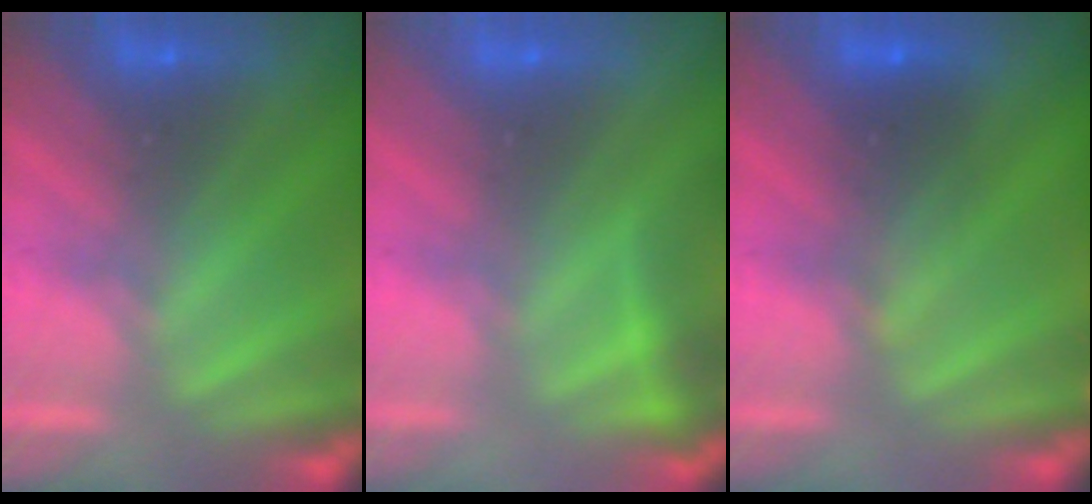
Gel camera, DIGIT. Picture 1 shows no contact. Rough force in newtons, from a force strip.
{"total": 2.7}
{"total": 2.8}